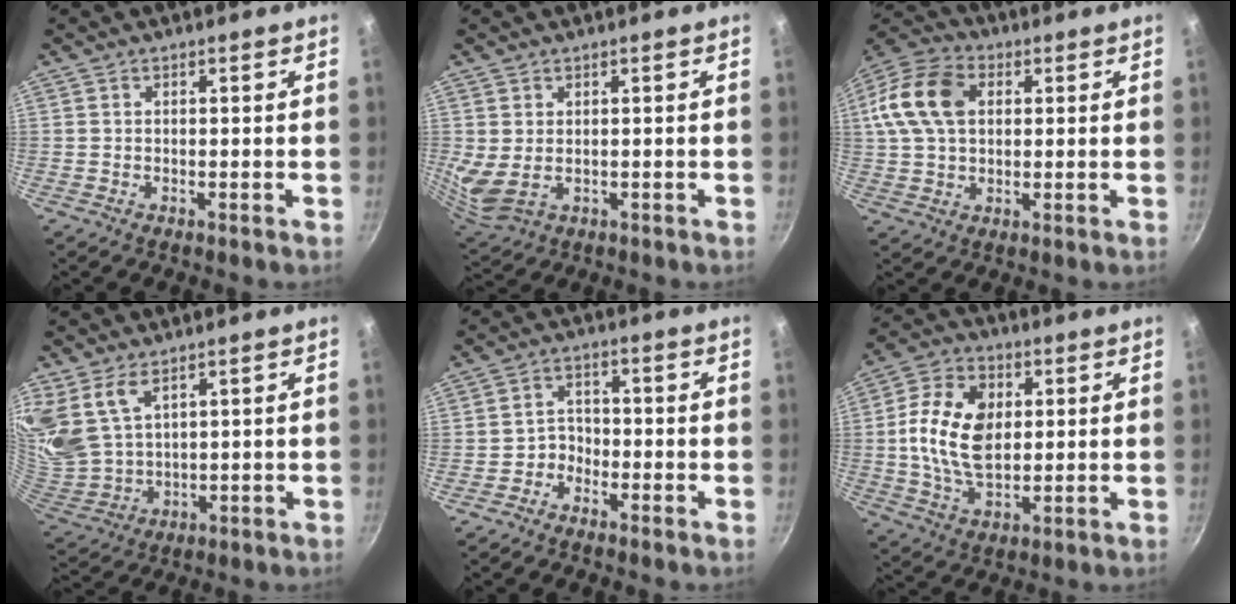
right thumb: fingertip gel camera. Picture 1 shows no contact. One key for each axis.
{"total": 5.4, "fx": 1.2, "fy": 3.5, "fz": 3.9, "tx": -0.071, "ty": -0.020, "tz": 0.035}
{"total": 14.9, "fx": 3.1, "fy": 10.3, "fz": 10.4, "tx": -0.192, "ty": 0.021, "tz": 0.044}
{"total": 10.5, "fx": 6.2, "fy": 5.9, "fz": 6.0, "tx": -0.111, "ty": -0.044, "tz": 0.143}
{"total": 3.1, "fx": -1.9, "fy": 2.3, "fz": 0.8, "tx": 0.011, "ty": 0.025, "tz": -0.038}
{"total": 14.4, "fx": 1.9, "fy": 9.4, "fz": 10.8, "tx": -0.184, "ty": -0.001, "tz": 0.029}